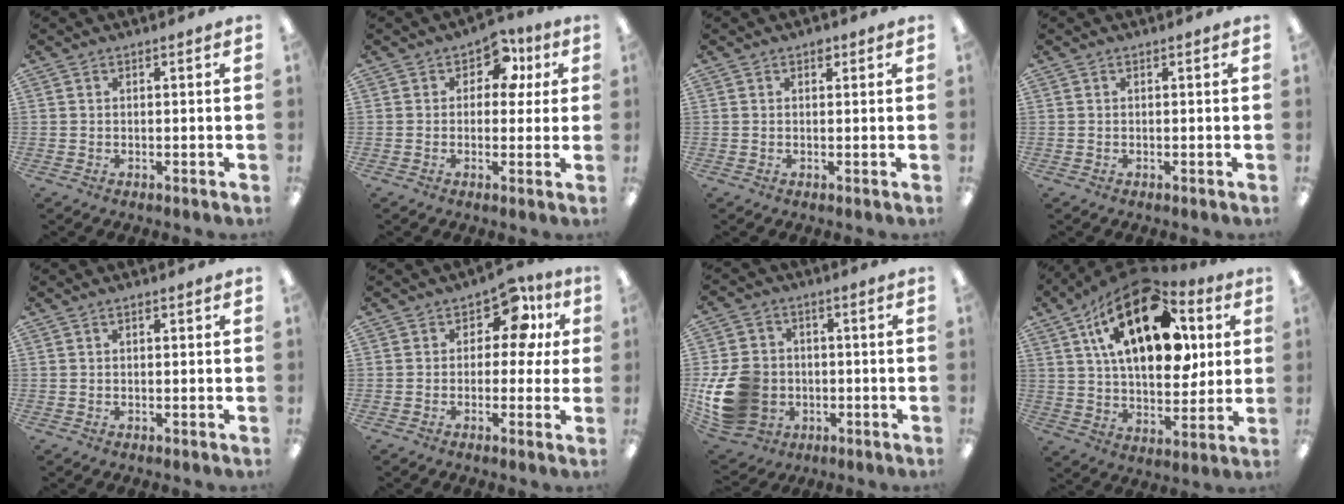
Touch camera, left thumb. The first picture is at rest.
{"total": 7.8, "force": [2.7, 5.6, 4.7], "torque": [-0.055, 0.000, 0.042]}
{"total": 1.5, "force": [0.9, 1.0, 0.8], "torque": [-0.008, 0.000, 0.013]}
{"total": 0.0}
{"total": 0.8, "force": [0.2, 0.5, 0.5], "torque": [-0.010, 0.004, 0.003]}
{"total": 9.3, "force": [3.8, 5.5, 6.4], "torque": [-0.085, -0.012, 0.061]}
{"total": 15.9, "force": [-2.9, 13.1, 8.4], "torque": [-0.188, 0.020, -0.046]}
{"total": 24.5, "force": [10.3, 13.0, 18.0], "torque": [-0.301, -0.033, 0.164]}